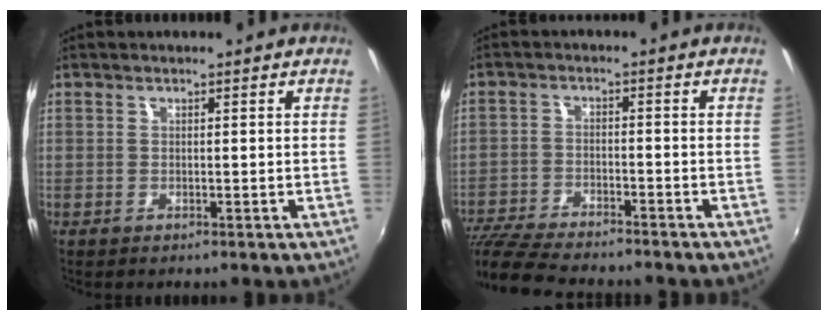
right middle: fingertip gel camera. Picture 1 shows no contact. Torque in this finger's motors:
{"motor_torque": [1.03, -1.11, 0.13, 0.07]}